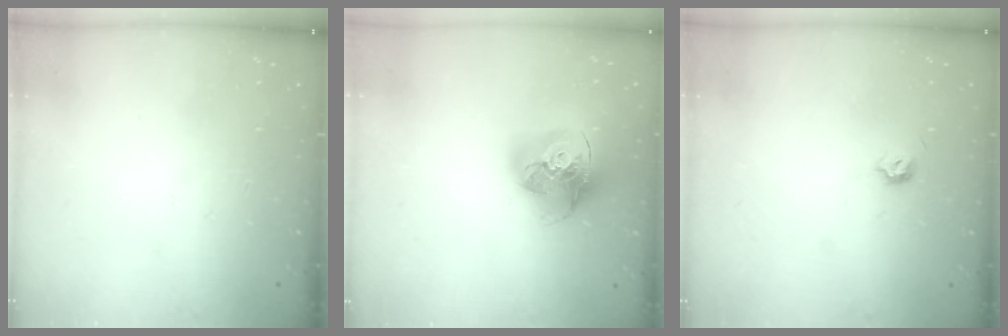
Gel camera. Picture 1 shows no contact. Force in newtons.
{"total": 19.2, "press": 19.1, "slide": 2.2}
{"total": 3.5, "press": 3.5, "slide": 0.6}